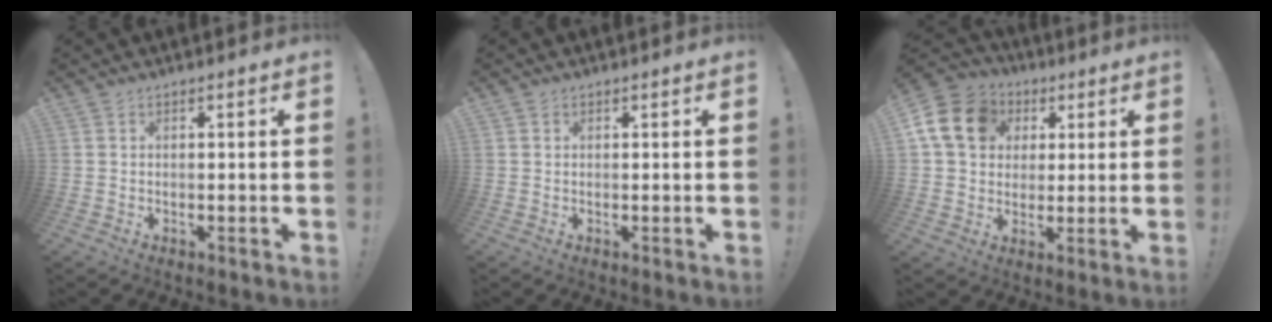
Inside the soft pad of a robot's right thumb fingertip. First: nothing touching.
{"total": 0.7, "force": [0.3, 0.6, 0.0], "torque": [0.009, -0.002, 0.005]}
{"total": 16.2, "force": [4.8, 12.9, 8.4], "torque": [-0.128, -0.005, 0.095]}